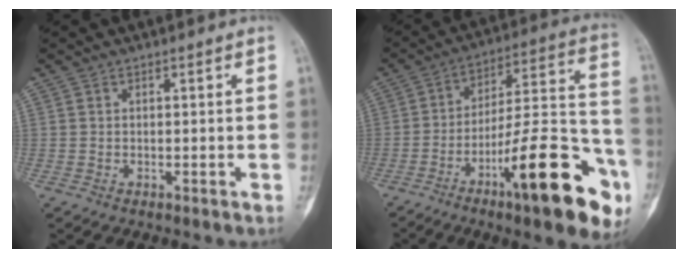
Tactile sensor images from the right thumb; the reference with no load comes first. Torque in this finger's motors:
{"motor_torque": [0.47, 1.24, 1.84, -0.93, 0.20]}